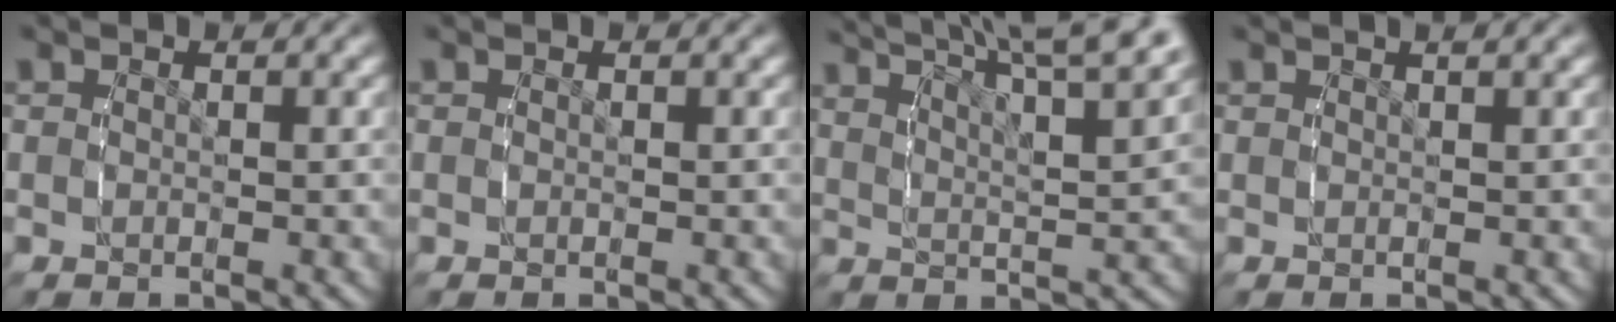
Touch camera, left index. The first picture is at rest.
{"total": 0.0}
{"total": 9.0, "force": [6.2, 3.4, 5.5], "torque": [-0.069, 0.020, 0.083]}
{"total": 1.2, "force": [1.1, -0.1, 0.4], "torque": [-0.003, 0.005, 0.017]}